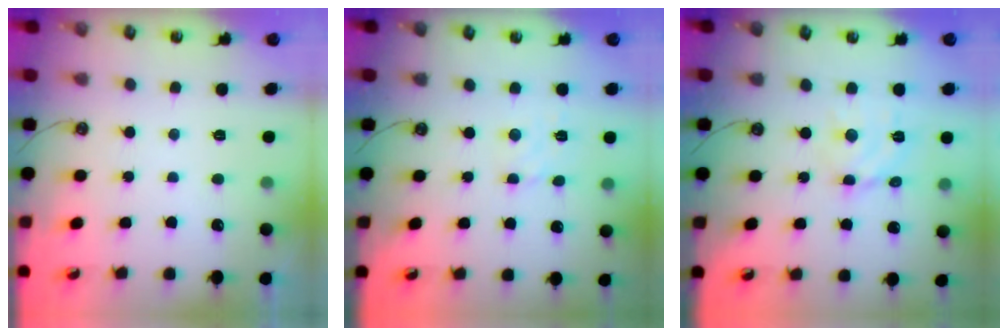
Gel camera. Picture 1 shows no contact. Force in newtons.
{"total": 2.8, "press": 2.7, "slide": 0.6}
{"total": 8.7, "press": 8.7, "slide": 0.6}